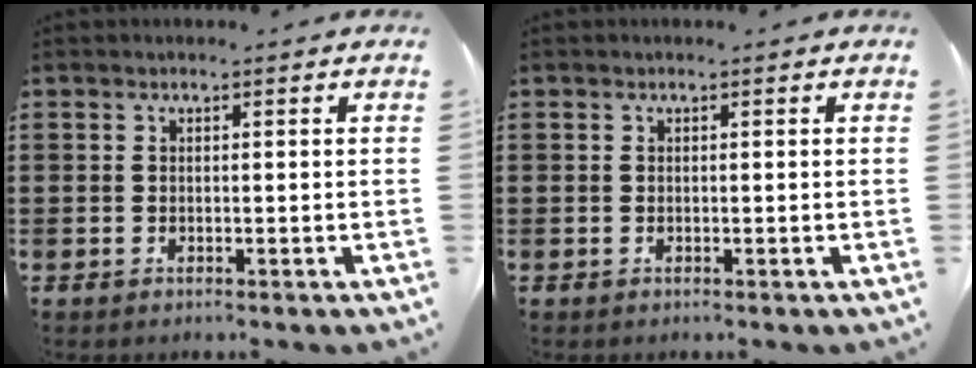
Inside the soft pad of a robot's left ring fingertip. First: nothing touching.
{"total": 0.0}